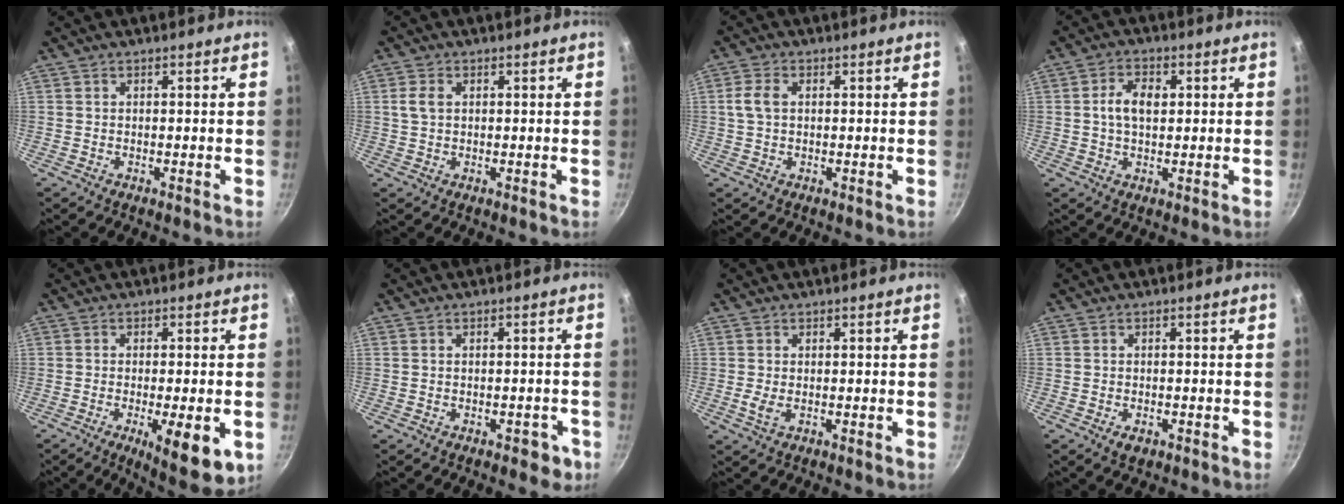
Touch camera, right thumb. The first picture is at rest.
{"total": 2.8, "force": [0.6, 1.9, 2.0], "torque": [-0.046, 0.004, 0.013]}
{"total": 3.8, "force": [0.5, 2.4, 2.8], "torque": [-0.066, 0.008, 0.009]}
{"total": 5.8, "force": [0.9, 3.5, 4.6], "torque": [-0.080, 0.008, 0.013]}
{"total": 10.9, "force": [-3.5, 3.2, 9.8], "torque": [-0.135, -0.015, -0.045]}
{"total": 3.0, "force": [-1.7, 1.6, 1.9], "torque": [-0.011, 0.012, -0.018]}
{"total": 1.9, "force": [-0.3, 0.9, 1.7], "torque": [-0.043, -0.007, -0.004]}
{"total": 1.7, "force": [-0.9, 1.0, 1.1], "torque": [-0.017, 0.004, -0.011]}